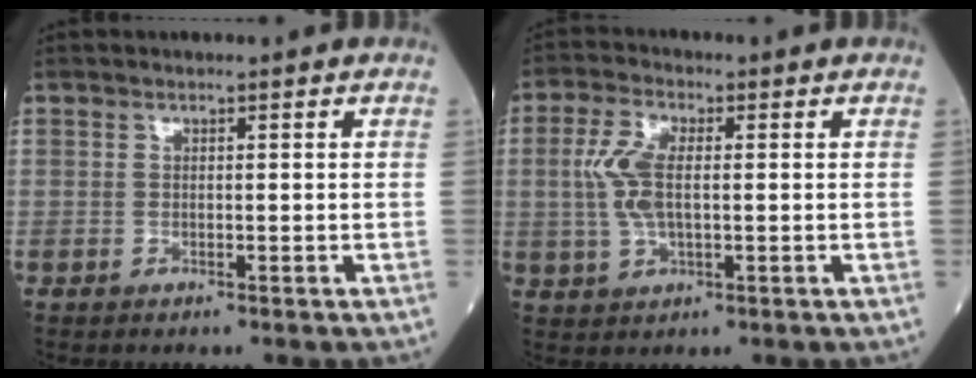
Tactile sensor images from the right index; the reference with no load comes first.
{"total": 6.5, "force": [0.4, 2.5, 6.0], "torque": [-0.144, 0.009, 0.009]}